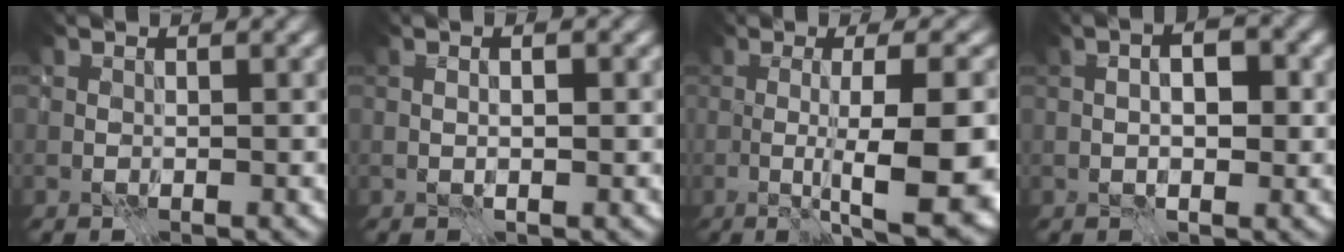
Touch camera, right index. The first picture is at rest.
{"total": 1.3, "force": [0.0, 0.3, 1.2], "torque": [-0.012, -0.007, 0.001]}
{"total": 11.9, "force": [-2.2, 2.6, 11.4], "torque": [-0.147, -0.010, -0.024]}
{"total": 4.1, "force": [0.5, 2.2, 3.4], "torque": [-0.038, 0.000, 0.000]}